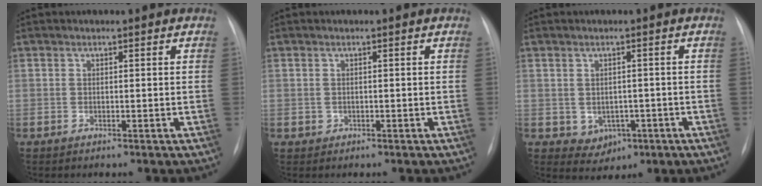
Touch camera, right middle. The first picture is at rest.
{"total": 0.7, "force": [-0.1, 0.7, 0.1], "torque": [0.000, 0.003, -0.001]}
{"total": 4.2, "force": [-1.3, 3.4, 2.1], "torque": [-0.026, 0.007, -0.001]}